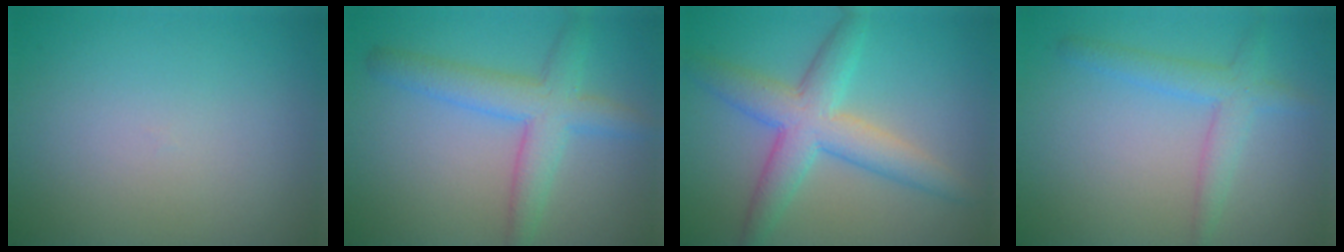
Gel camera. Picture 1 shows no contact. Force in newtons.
{"total": 4.6, "press": 4.6, "slide": 0.2}
{"total": 5.9, "press": 5.9, "slide": 0.2}
{"total": 2.8, "press": 2.8, "slide": 0.2}